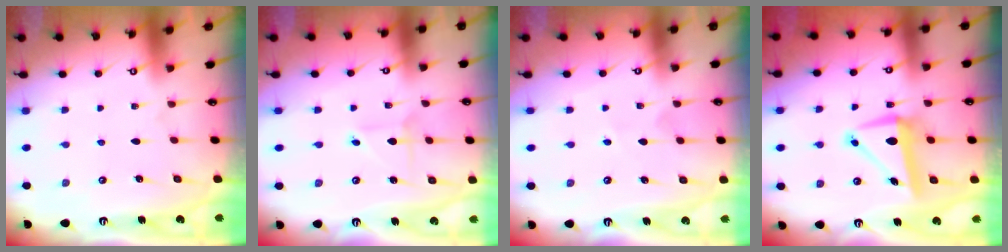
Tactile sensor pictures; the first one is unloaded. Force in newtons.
{"total": 3.1, "press": 3.1, "slide": 0.3}
{"total": 1.8, "press": 1.8, "slide": 0.4}
{"total": 10.7, "press": 10.6, "slide": 1.2}